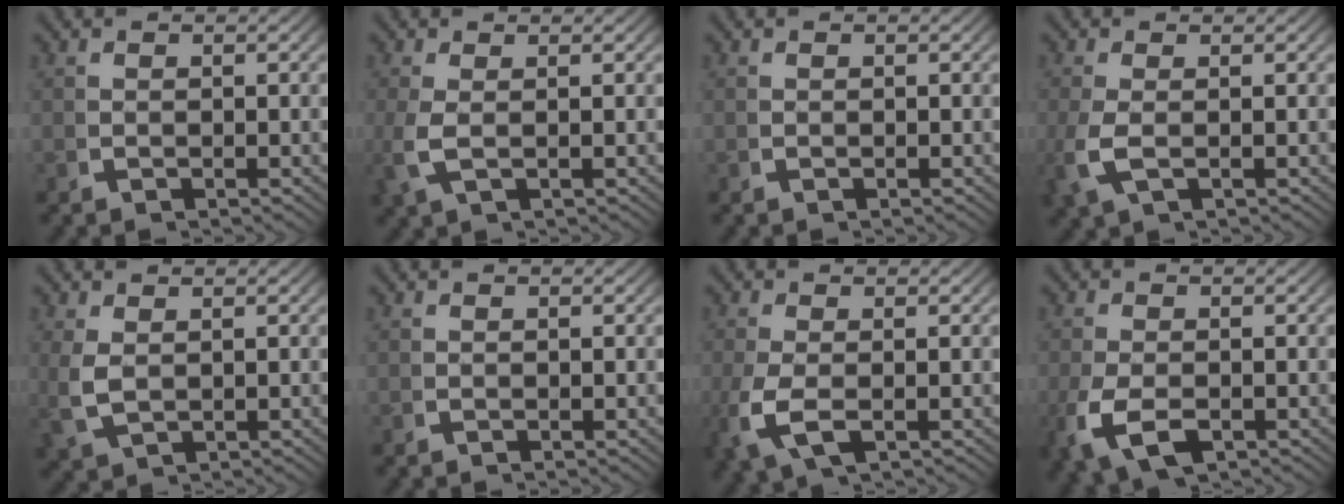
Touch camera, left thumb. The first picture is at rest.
{"total": 2.4, "force": [0.1, 1.1, 2.1], "torque": [-0.071, -0.010, 0.012]}
{"total": 0.0}
{"total": 2.8, "force": [-0.3, 1.5, 2.4], "torque": [-0.080, -0.011, 0.003]}
{"total": 2.6, "force": [0.4, 1.7, 2.0], "torque": [-0.060, -0.013, 0.026]}
{"total": 0.0}
{"total": 4.3, "force": [-1.0, 2.3, 3.4], "torque": [-0.104, -0.019, -0.004]}
{"total": 5.2, "force": [-2.1, 3.2, 3.5], "torque": [-0.102, -0.028, -0.018]}